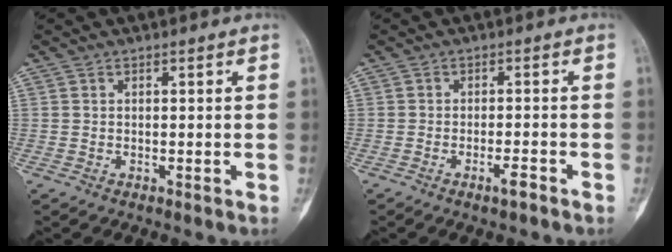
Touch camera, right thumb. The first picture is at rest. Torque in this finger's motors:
{"motor_torque": [-0.20, -0.04, 0.03, 0.14, -0.03]}